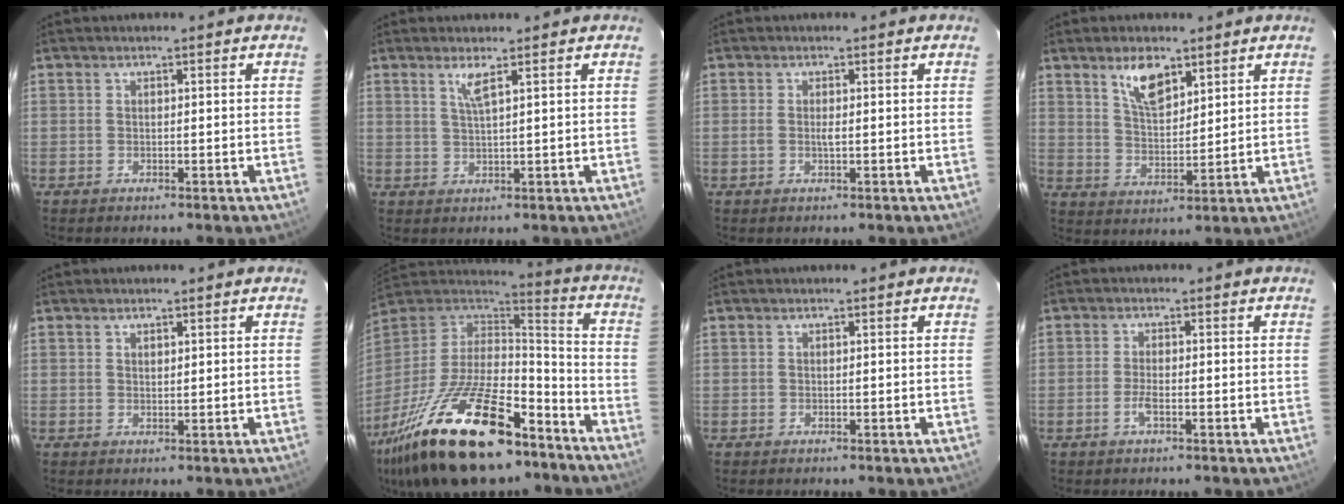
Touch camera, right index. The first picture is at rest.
{"total": 2.5, "force": [1.4, -0.3, 2.1], "torque": [-0.042, -0.005, 0.027]}
{"total": 1.4, "force": [-0.2, 0.4, 1.3], "torque": [-0.027, -0.001, -0.004]}
{"total": 7.5, "force": [4.7, 3.2, 4.9], "torque": [-0.082, 0.003, 0.092]}
{"total": 0.9, "force": [0.7, 0.4, 0.4], "torque": [-0.005, 0.001, 0.013]}
{"total": 31.6, "force": [-19.9, 12.5, 21.2], "torque": [-0.410, -0.035, -0.313]}
{"total": 0.0}
{"total": 2.4, "force": [-1.1, 0.6, 2.0], "torque": [-0.047, 0.000, -0.023]}